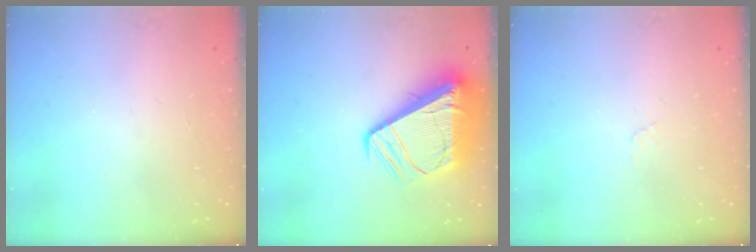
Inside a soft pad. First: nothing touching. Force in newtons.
{"total": 16.1, "press": 16.0, "slide": 1.9}
{"total": 2.7, "press": 2.7, "slide": 0.2}